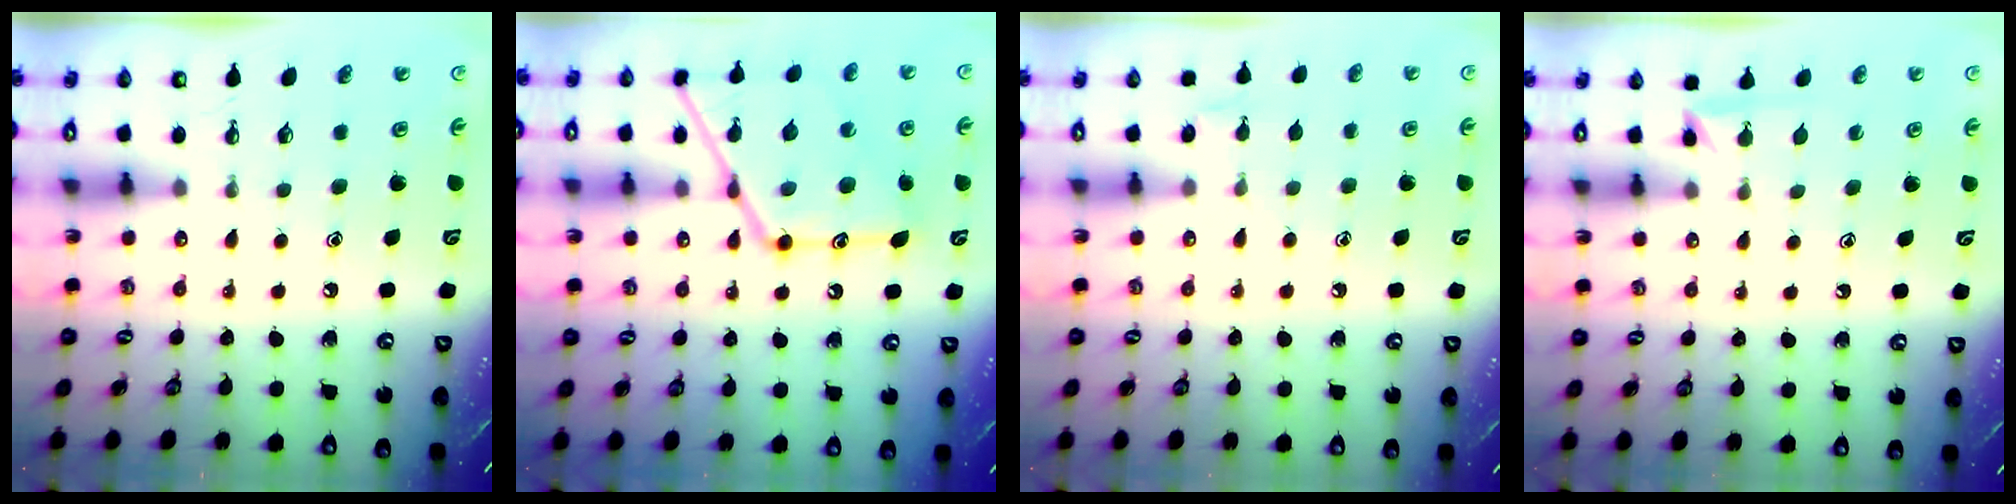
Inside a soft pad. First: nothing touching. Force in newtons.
{"total": 19.2, "press": 19.1, "slide": 1.6}
{"total": 5.9, "press": 5.9, "slide": 0.5}
{"total": 2.9, "press": 2.9, "slide": 0.3}